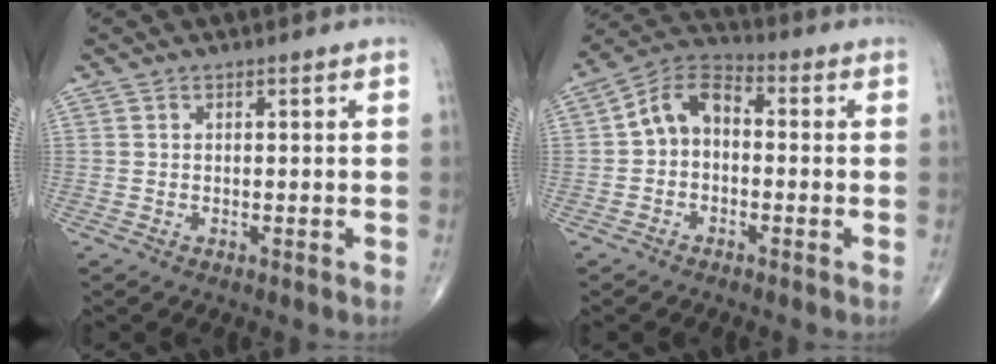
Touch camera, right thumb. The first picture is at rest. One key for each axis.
{"total": 8.3, "fx": -0.3, "fy": 5.8, "fz": 6.0, "tx": -0.088, "ty": 0.033, "tz": -0.023}